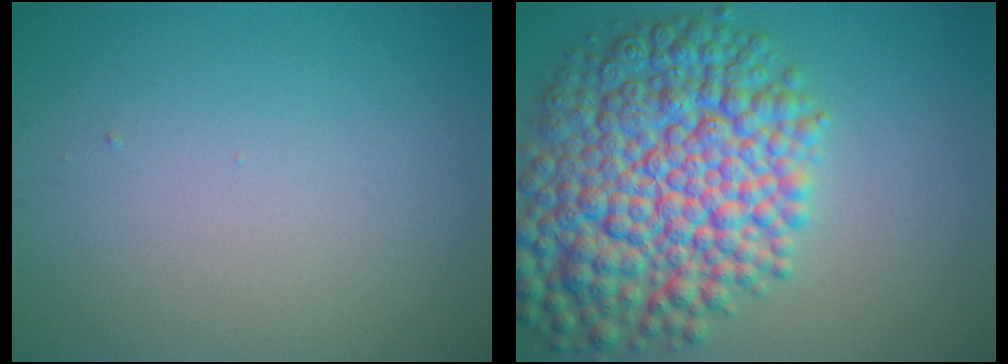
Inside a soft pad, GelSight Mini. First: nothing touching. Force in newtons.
{"total": 12.6, "press": 12.6, "slide": 0.3}